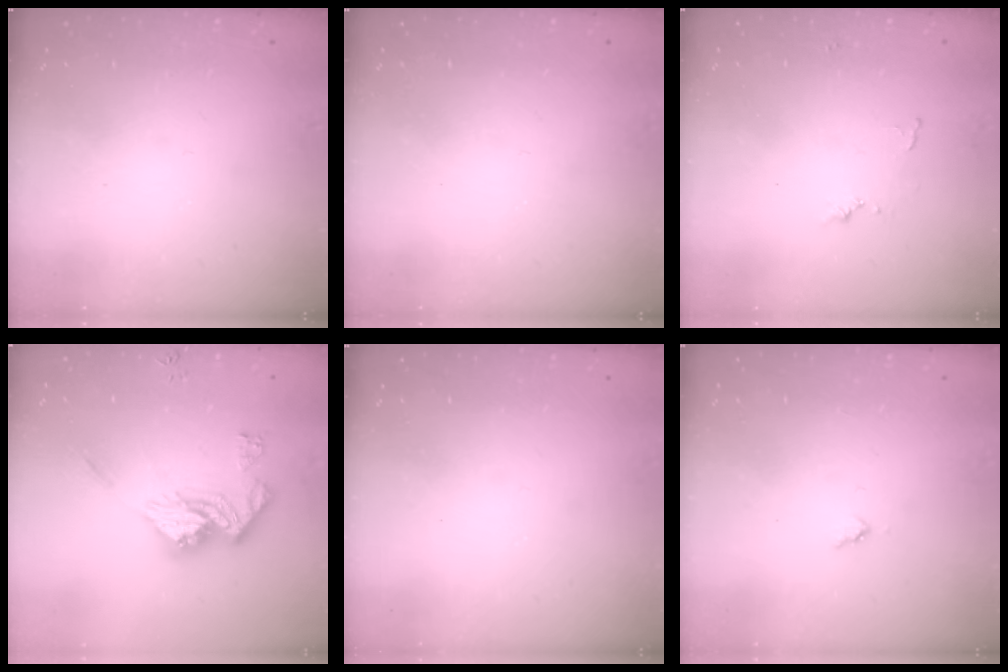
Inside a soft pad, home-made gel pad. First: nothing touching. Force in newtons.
{"total": 0.0}
{"total": 5.9, "press": 5.9, "slide": 0.4}
{"total": 15.2, "press": 15.2, "slide": 1.5}
{"total": 0.0}
{"total": 3.0, "press": 3.0, "slide": 0.3}